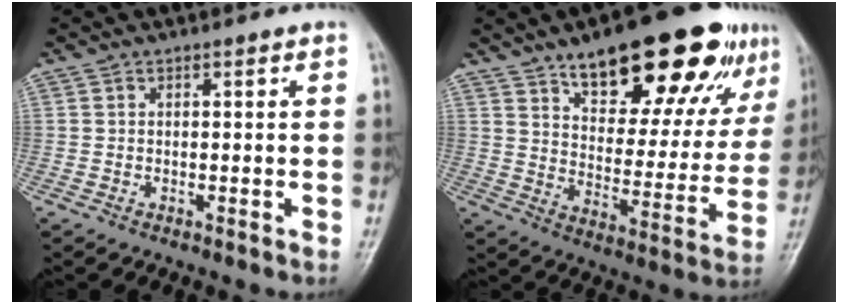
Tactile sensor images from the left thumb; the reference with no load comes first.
{"total": 24.7, "force": [15.3, 9.6, 17.0], "torque": [-0.192, -0.046, 0.225]}